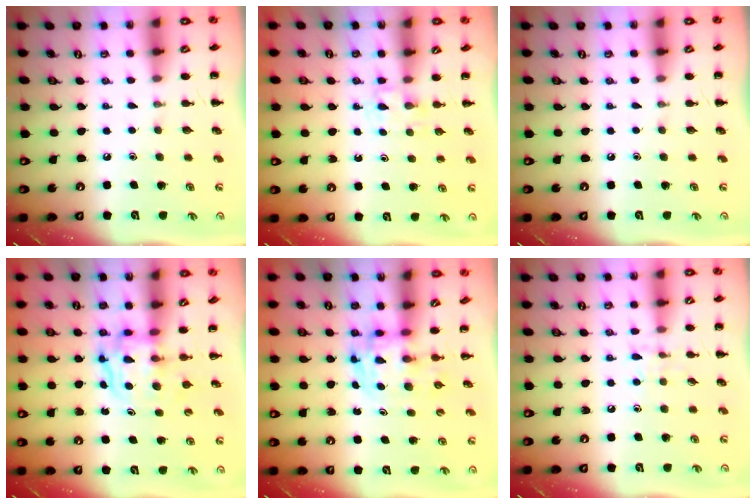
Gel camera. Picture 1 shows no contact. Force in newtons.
{"total": 3.4, "press": 3.2, "slide": 1.3}
{"total": 0.0}
{"total": 3.6, "press": 3.5, "slide": 0.3}
{"total": 3.6, "press": 3.6, "slide": 0.6}
{"total": 5.3, "press": 5.2, "slide": 1.1}